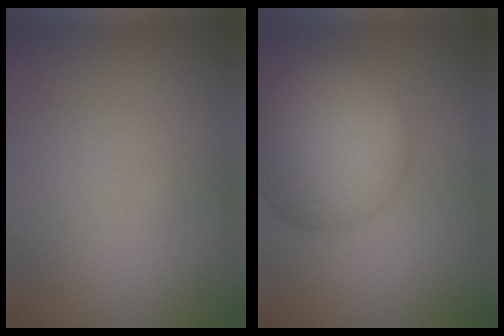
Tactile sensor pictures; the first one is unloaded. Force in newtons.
{"total": 11.0, "press": 10.9, "slide": 0.6}